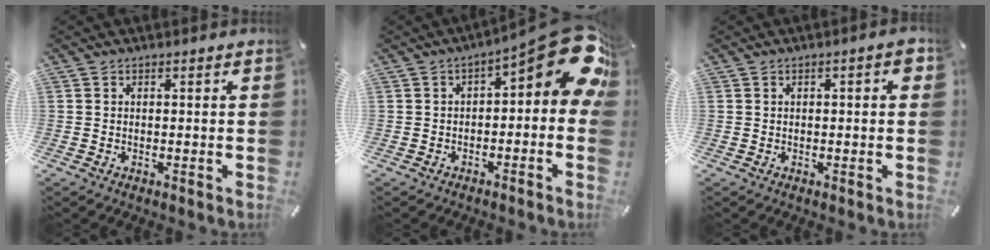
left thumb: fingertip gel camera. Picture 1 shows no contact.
{"total": 15.5, "force": [5.2, 5.9, 13.3], "torque": [-0.168, -0.037, 0.087]}
{"total": 2.7, "force": [0.1, 1.1, 2.4], "torque": [-0.035, 0.006, -0.002]}